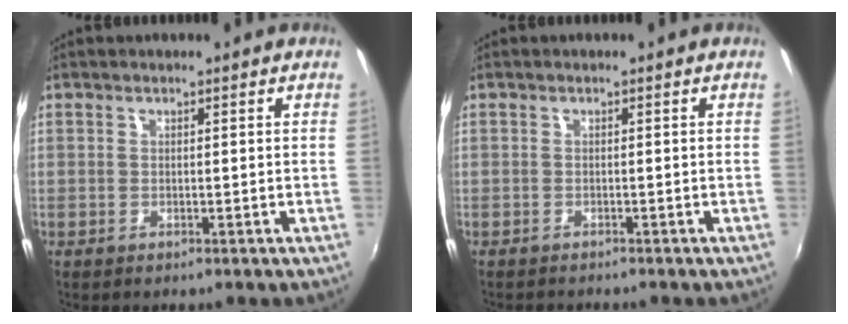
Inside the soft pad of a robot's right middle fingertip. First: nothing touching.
{"total": 1.6, "force": [-1.6, 0.2, 0.3], "torque": [-0.011, -0.011, -0.026]}